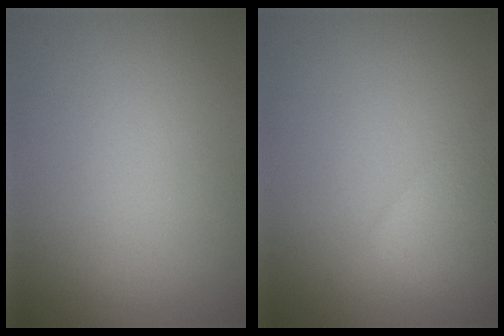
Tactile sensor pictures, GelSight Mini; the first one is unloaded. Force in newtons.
{"total": 4.4, "press": 4.4, "slide": 0.2}